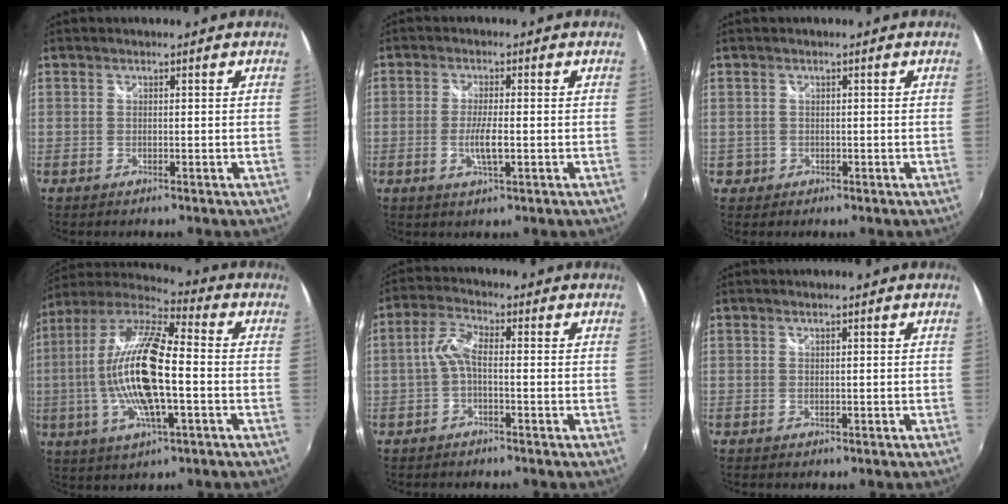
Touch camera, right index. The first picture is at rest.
{"total": 4.4, "force": [-1.1, 0.6, 4.3], "torque": [-0.082, -0.009, -0.019]}
{"total": 2.1, "force": [-0.4, 2.0, 0.0], "torque": [0.002, 0.005, -0.002]}
{"total": 18.7, "force": [-2.0, 4.8, 18.0], "torque": [-0.333, -0.005, -0.045]}
{"total": 4.3, "force": [-1.2, 1.3, 3.9], "torque": [-0.089, 0.012, -0.025]}
{"total": 0.0}